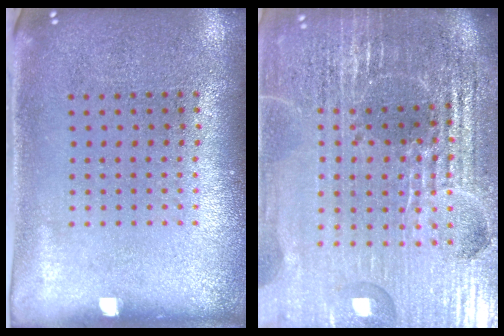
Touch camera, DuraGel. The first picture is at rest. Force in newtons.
{"total": 6.8, "press": 5.9, "slide": 3.4}